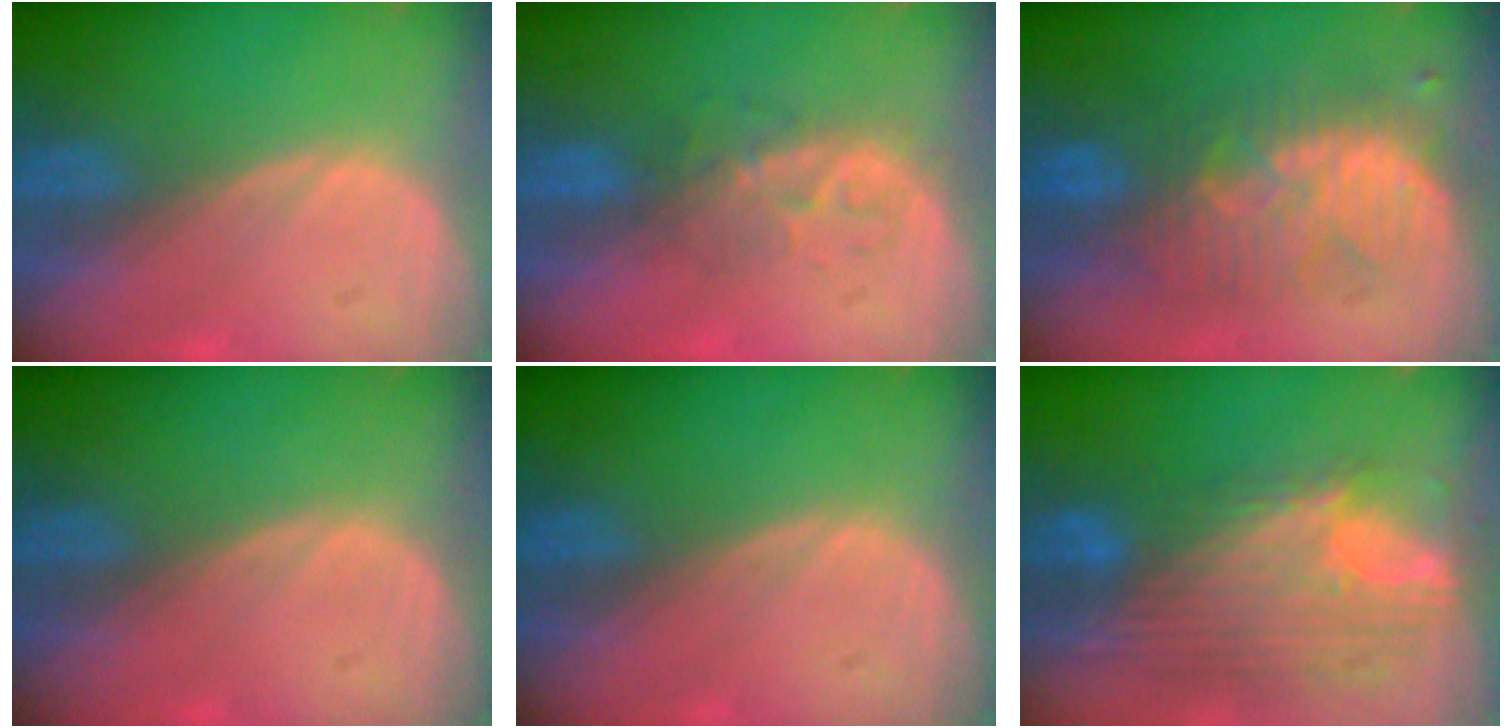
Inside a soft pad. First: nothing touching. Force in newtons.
{"total": 4.1, "press": 4.0, "slide": 1.2}
{"total": 8.8, "press": 8.8, "slide": 0.2}
{"total": 0.0}
{"total": 0.0}
{"total": 12.1, "press": 10.2, "slide": 6.4}